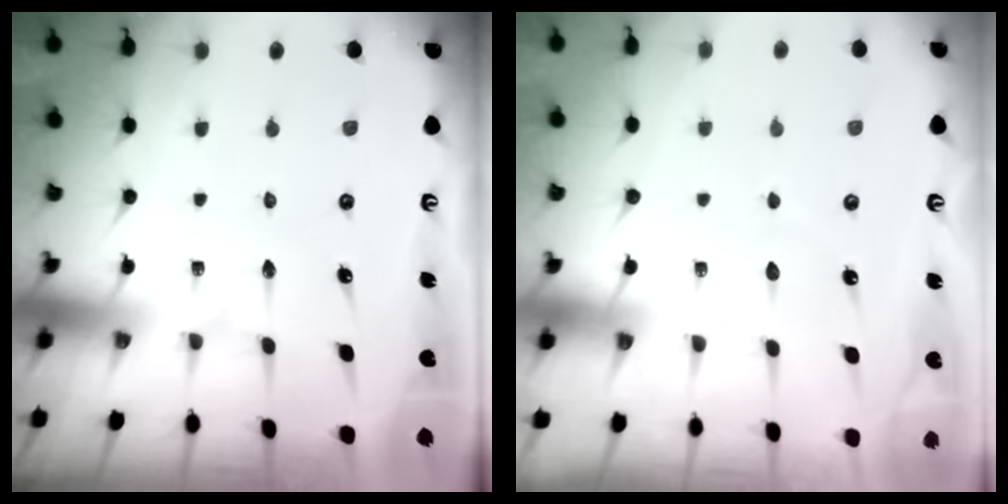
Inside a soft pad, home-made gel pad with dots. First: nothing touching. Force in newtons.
{"total": 2.2, "press": 2.2, "slide": 0.3}